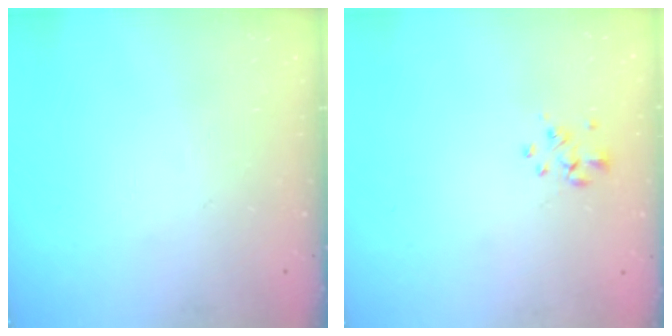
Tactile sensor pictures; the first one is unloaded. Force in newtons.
{"total": 1.3, "press": 1.1, "slide": 0.6}